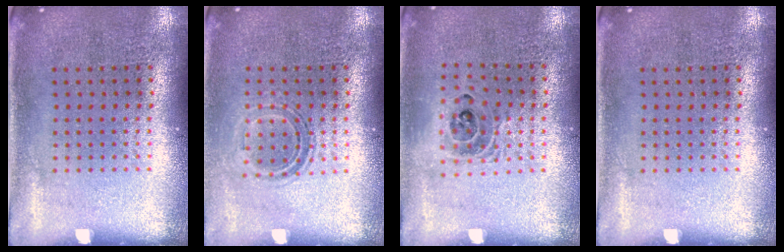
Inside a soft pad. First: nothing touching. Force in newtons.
{"total": 1.1, "press": 1.0, "slide": 0.5}
{"total": 1.3, "press": 1.2, "slide": 0.5}
{"total": 0.0}